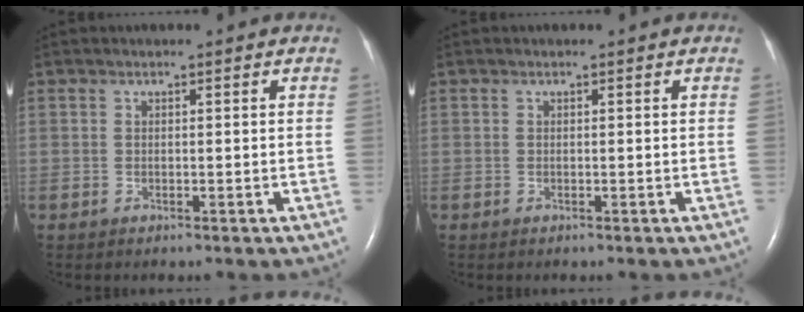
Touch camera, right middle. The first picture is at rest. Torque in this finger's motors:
{"motor_torque": [0.00, 0.00, -0.07, -0.09]}